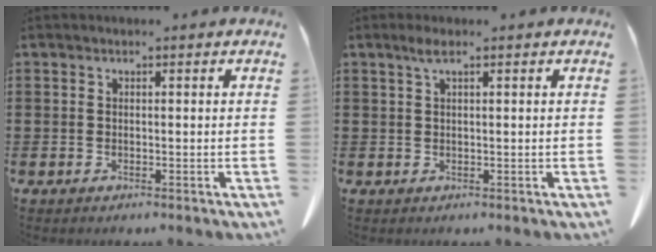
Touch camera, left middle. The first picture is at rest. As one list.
[{"total": 1.7, "force": [0.8, 0.3, 1.5], "torque": [-0.031, 0.002, 0.013]}]